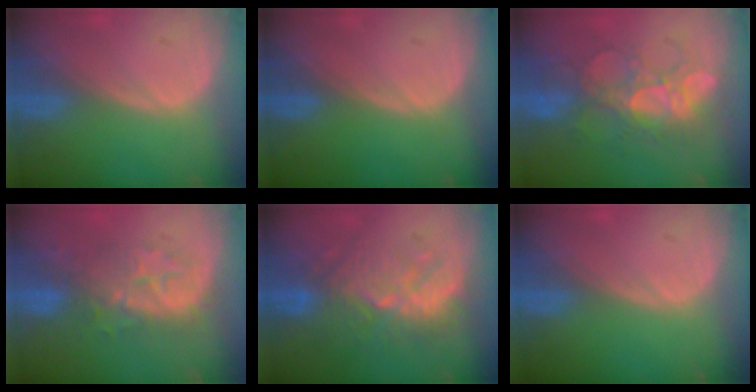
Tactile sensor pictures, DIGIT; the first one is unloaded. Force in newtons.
{"total": 0.0}
{"total": 8.7, "press": 8.4, "slide": 2.4}
{"total": 7.9, "press": 7.8, "slide": 1.3}
{"total": 9.1, "press": 9.0, "slide": 1.6}
{"total": 0.0}